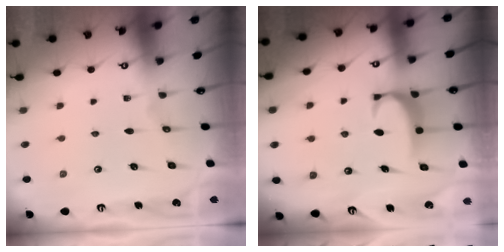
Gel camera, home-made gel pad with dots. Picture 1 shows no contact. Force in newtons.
{"total": 1.7, "press": 1.6, "slide": 0.5}